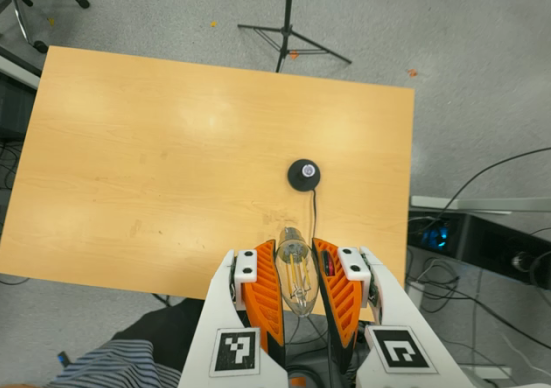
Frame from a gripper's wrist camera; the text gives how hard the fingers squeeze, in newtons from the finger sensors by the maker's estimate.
{"total": 19.6, "left": 19.9, "right": 19.3}